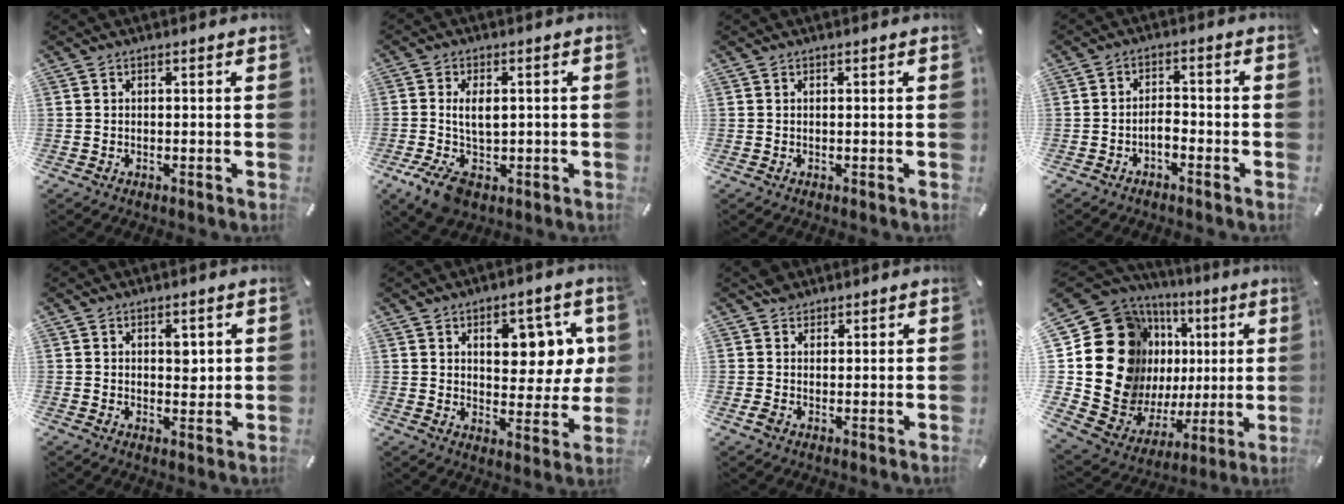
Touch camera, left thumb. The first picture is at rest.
{"total": 9.2, "force": [-0.7, 6.0, 7.0], "torque": [-0.123, -0.003, -0.013]}
{"total": 0.0}
{"total": 2.9, "force": [-1.9, 1.5, 1.7], "torque": [-0.030, 0.012, -0.035]}
{"total": 3.2, "force": [1.3, 2.1, 2.0], "torque": [-0.011, -0.006, 0.014]}
{"total": 9.8, "force": [4.0, 6.4, 6.3], "torque": [-0.074, -0.018, 0.062]}
{"total": 3.4, "force": [1.6, 2.9, 0.8], "torque": [-0.001, 0.000, 0.030]}
{"total": 24.1, "force": [5.3, 19.0, 13.8], "torque": [-0.232, -0.056, 0.125]}